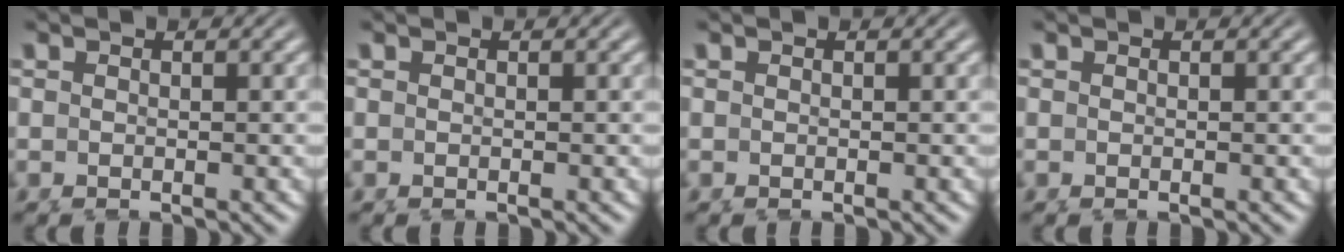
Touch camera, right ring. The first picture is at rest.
{"total": 0.0}
{"total": 0.0}
{"total": 0.0}